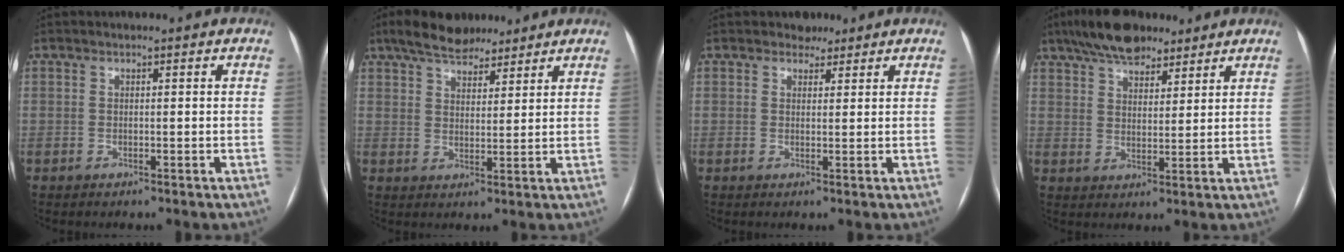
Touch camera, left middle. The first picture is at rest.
{"total": 9.2, "force": [7.3, 3.5, 4.4], "torque": [-0.072, 0.020, 0.124]}
{"total": 2.2, "force": [1.7, 1.4, 0.1], "torque": [0.000, 0.003, 0.022]}
{"total": 9.9, "force": [7.7, 4.1, 4.8], "torque": [-0.084, 0.023, 0.133]}